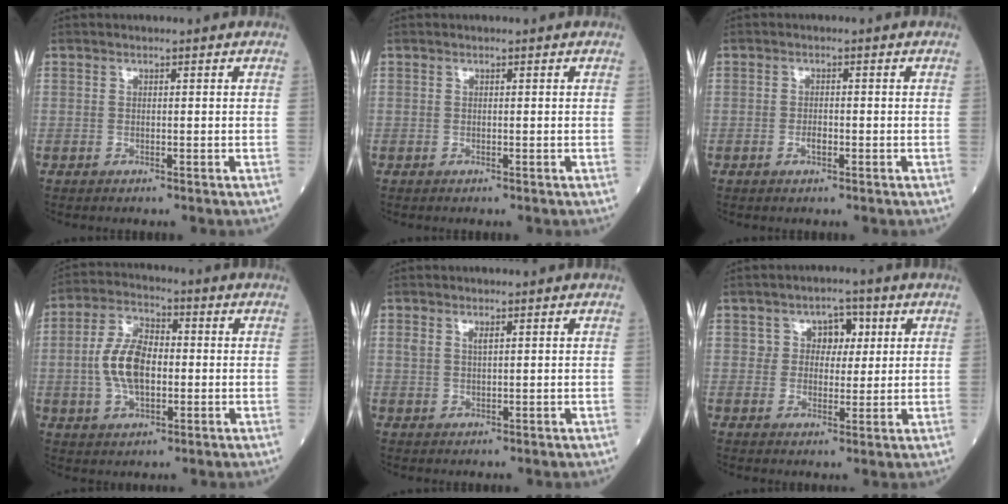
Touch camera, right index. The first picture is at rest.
{"total": 0.0}
{"total": 1.4, "force": [-0.6, 0.5, 1.2], "torque": [-0.020, 0.002, -0.008]}
{"total": 9.3, "force": [-0.6, 4.9, 7.9], "torque": [-0.167, 0.015, -0.011]}
{"total": 1.6, "force": [0.9, 0.6, 1.2], "torque": [-0.028, 0.006, 0.020]}
{"total": 4.7, "force": [1.5, 3.8, 2.5], "torque": [-0.022, 0.009, 0.019]}